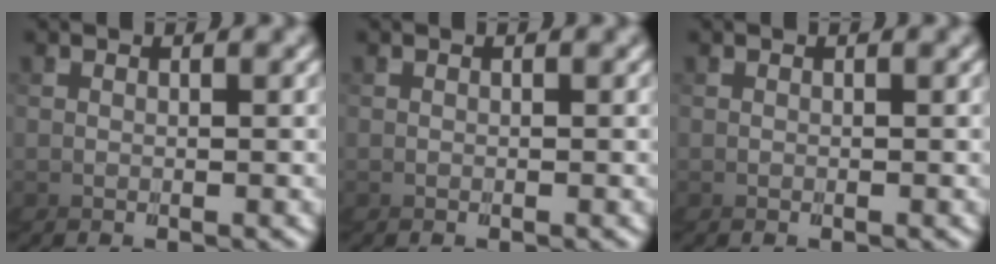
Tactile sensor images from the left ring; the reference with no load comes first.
{"total": 0.0}
{"total": 0.0}